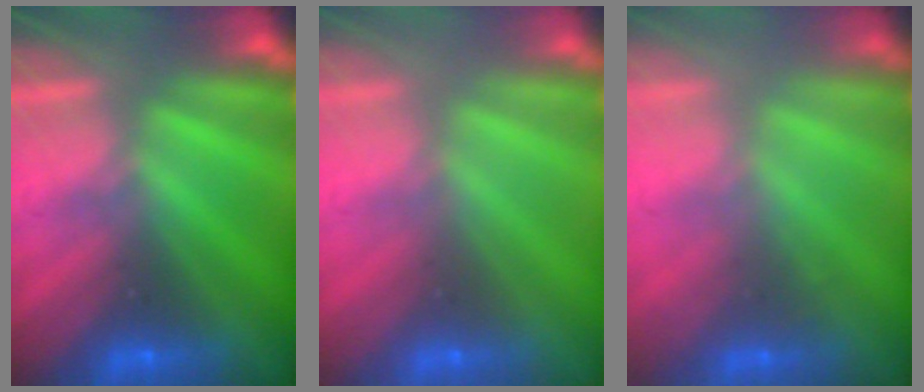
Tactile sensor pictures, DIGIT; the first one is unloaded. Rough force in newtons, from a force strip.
{"total": 3.4}
{"total": 2.3}